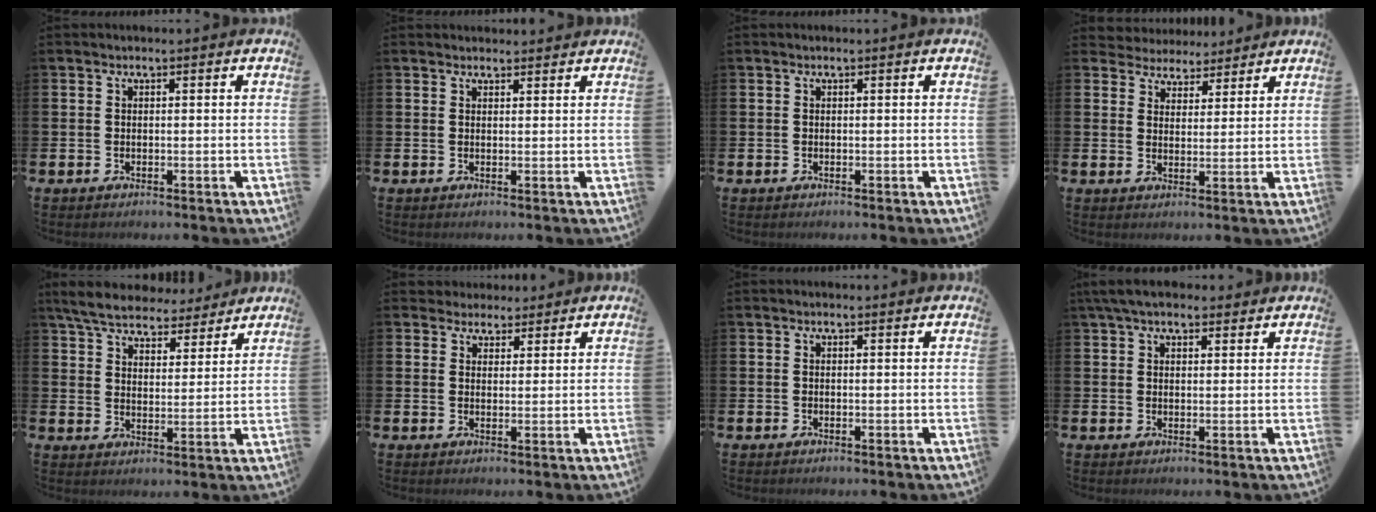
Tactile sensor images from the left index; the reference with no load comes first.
{"total": 1.5, "force": [1.4, 0.4, -0.1], "torque": [0.010, -0.004, 0.025]}
{"total": 0.0}
{"total": 4.2, "force": [3.9, 1.4, -0.9], "torque": [-0.007, -0.025, 0.070]}
{"total": 6.9, "force": [6.4, 1.9, 1.5], "torque": [-0.052, -0.037, 0.114]}
{"total": 3.2, "force": [2.8, 1.5, -0.3], "torque": [0.007, -0.015, 0.048]}
{"total": 0.0}
{"total": 4.8, "force": [4.1, 1.8, 1.8], "torque": [-0.043, -0.006, 0.076]}